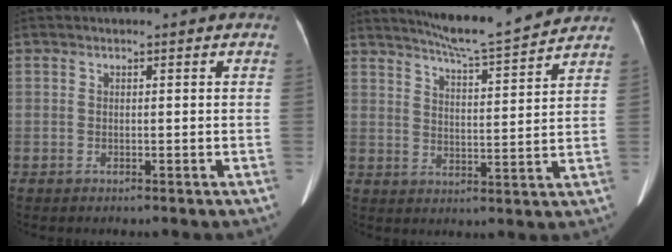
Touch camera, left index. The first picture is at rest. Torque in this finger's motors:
{"motor_torque": [0.39, -0.93, 0.00, 0.00]}